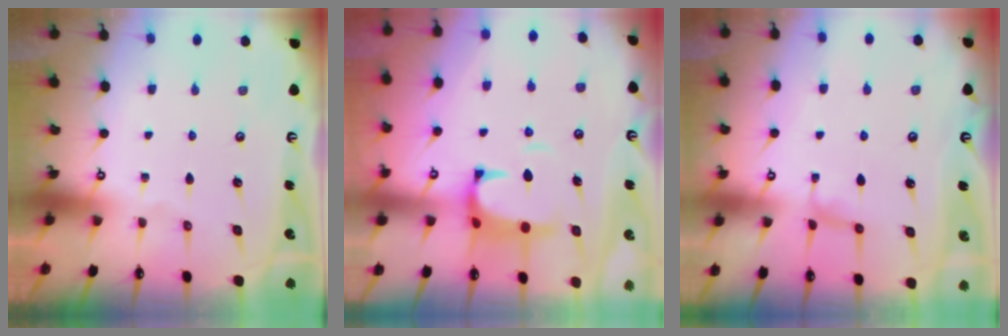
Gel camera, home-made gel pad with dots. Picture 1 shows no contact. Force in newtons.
{"total": 2.6, "press": 2.3, "slide": 1.2}
{"total": 0.8, "press": 0.3, "slide": 0.7}